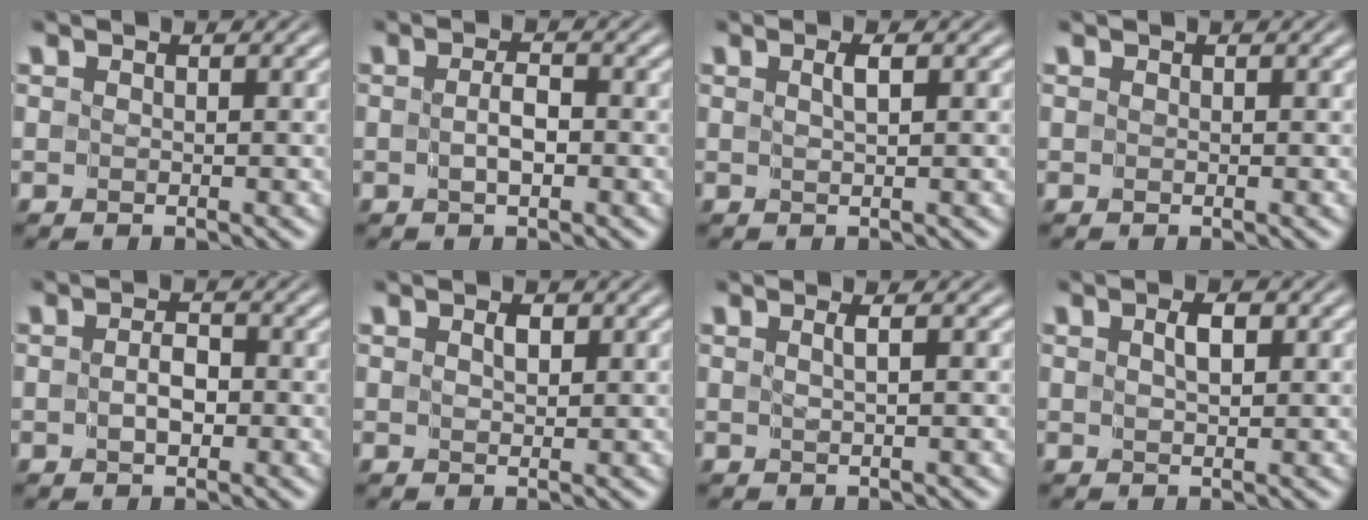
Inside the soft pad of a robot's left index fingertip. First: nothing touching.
{"total": 1.5, "force": [-0.5, 0.4, 1.4], "torque": [-0.027, -0.002, -0.009]}
{"total": 1.0, "force": [0.4, 0.0, 1.0], "torque": [-0.013, 0.000, 0.007]}
{"total": 0.0}
{"total": 1.6, "force": [-0.4, 0.8, 1.3], "torque": [-0.024, -0.002, -0.008]}
{"total": 0.9, "force": [0.5, 0.4, 0.7], "torque": [-0.009, -0.002, 0.011]}
{"total": 1.0, "force": [0.3, 0.1, 1.0], "torque": [-0.011, -0.007, -0.002]}
{"total": 1.5, "force": [0.6, 0.5, 1.3], "torque": [-0.022, 0.001, 0.012]}